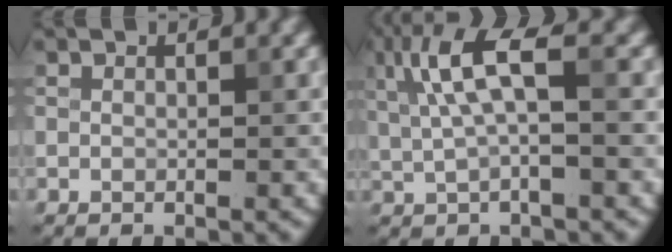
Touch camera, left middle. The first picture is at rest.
{"total": 5.2, "force": [1.3, 1.3, 4.8], "torque": [-0.098, 0.007, 0.024]}